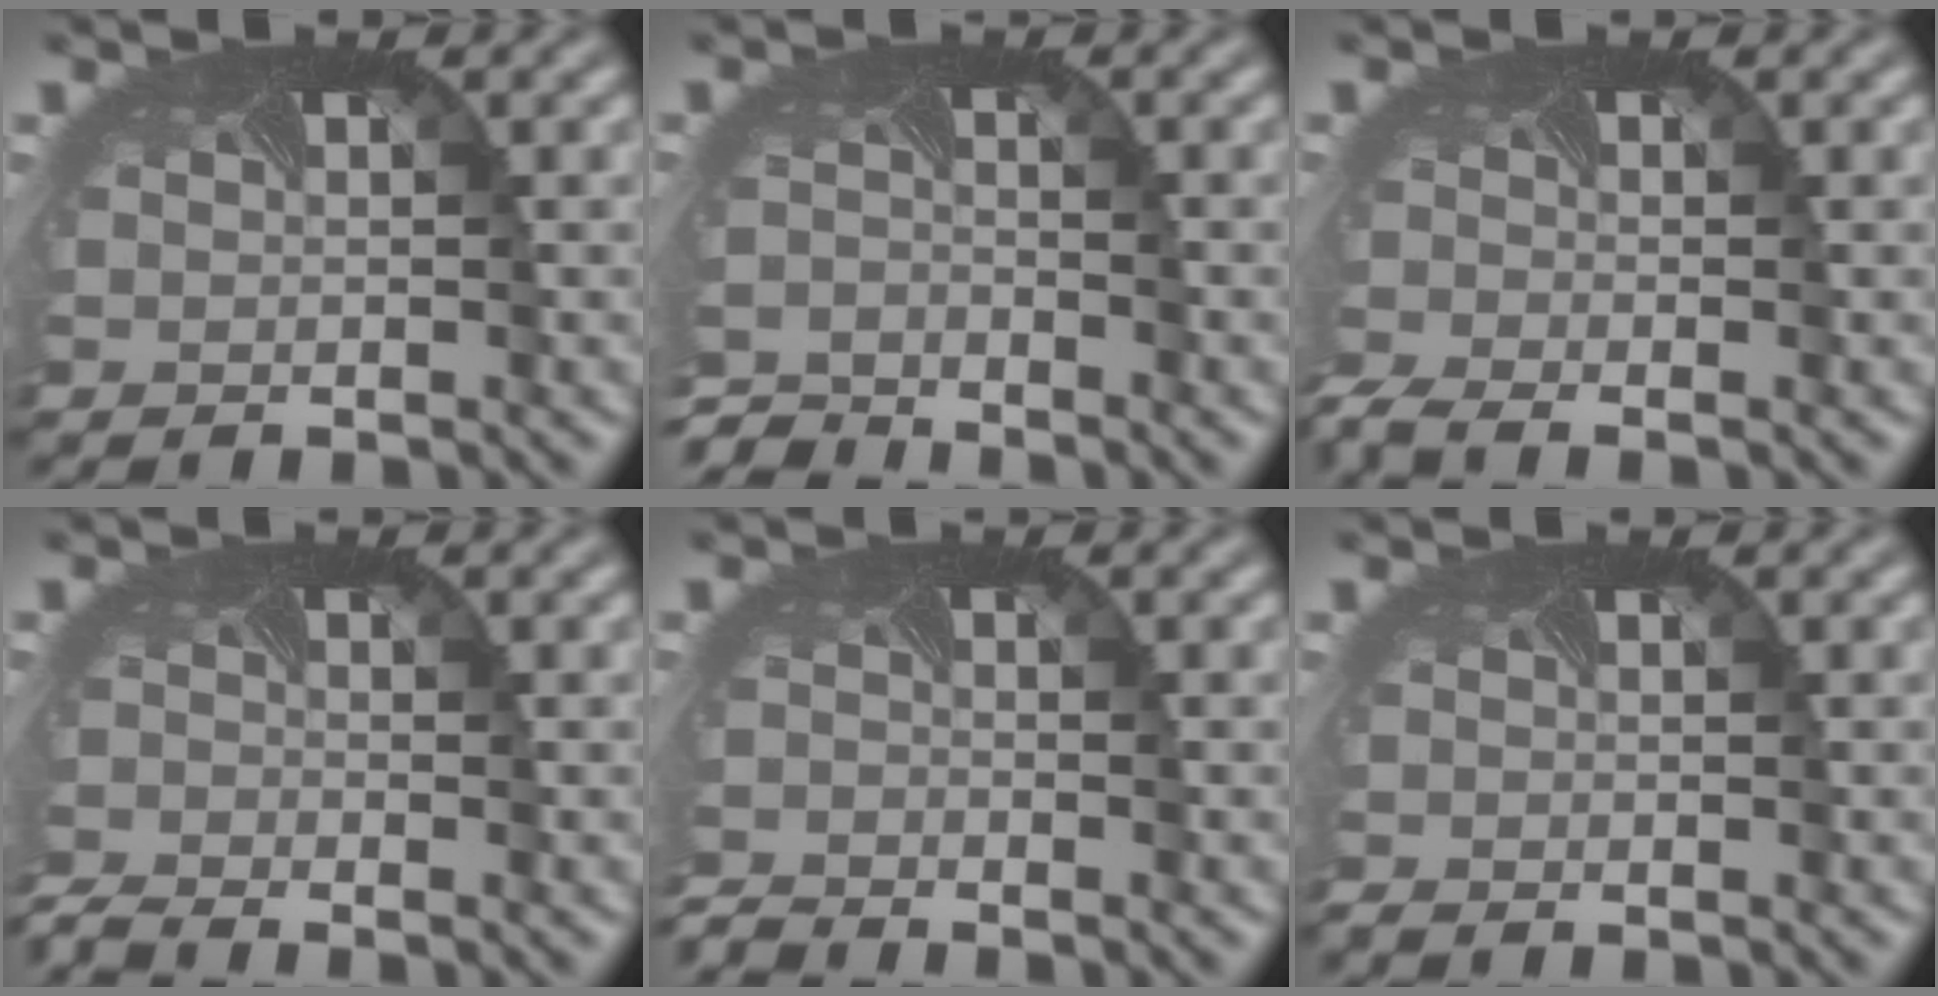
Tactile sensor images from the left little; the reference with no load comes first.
{"total": 4.4, "force": [-4.3, 0.3, 0.1], "torque": [-0.016, -0.026, -0.087]}
{"total": 3.8, "force": [-3.1, 1.1, 2.0], "torque": [-0.056, -0.024, -0.063]}
{"total": 2.9, "force": [-2.8, 0.1, 0.7], "torque": [-0.022, -0.023, -0.063]}
{"total": 2.4, "force": [-2.4, -0.3, -0.2], "torque": [-0.006, -0.022, -0.053]}
{"total": 0.8, "force": [-0.8, -0.1, 0.1], "torque": [-0.009, -0.010, -0.018]}